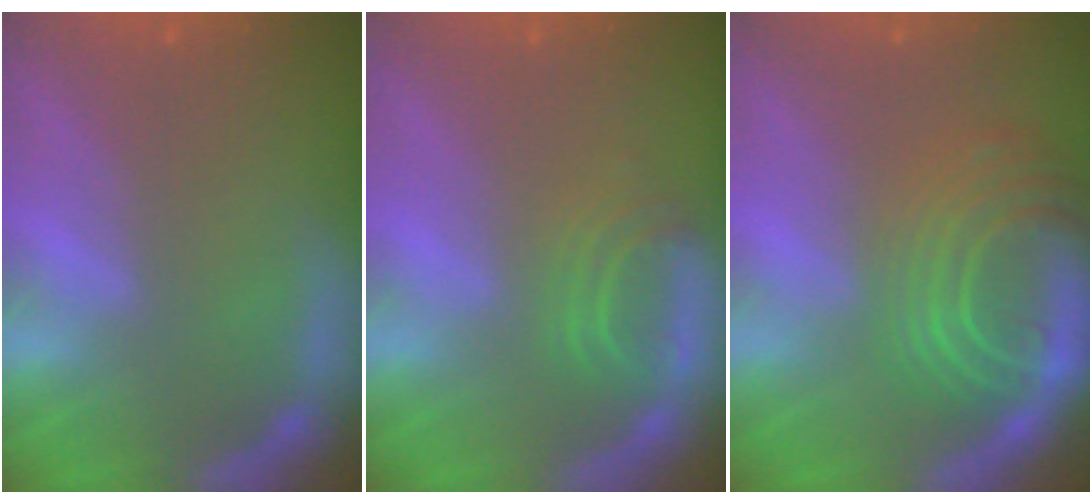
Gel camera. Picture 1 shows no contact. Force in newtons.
{"total": 2.9}
{"total": 10.0}